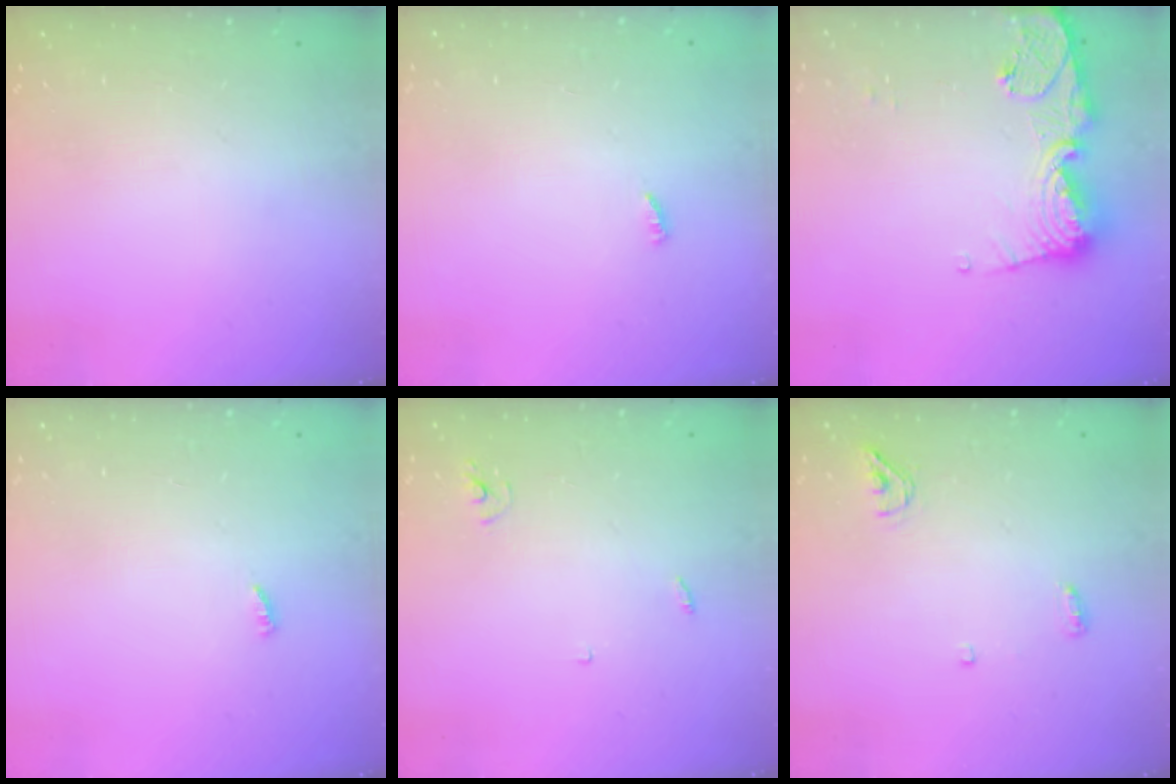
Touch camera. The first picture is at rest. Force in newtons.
{"total": 1.9, "press": 1.9, "slide": 0.3}
{"total": 13.5, "press": 13.4, "slide": 1.3}
{"total": 1.9, "press": 1.9, "slide": 0.3}
{"total": 2.5, "press": 2.5, "slide": 0.1}
{"total": 6.3, "press": 5.0, "slide": 3.9}